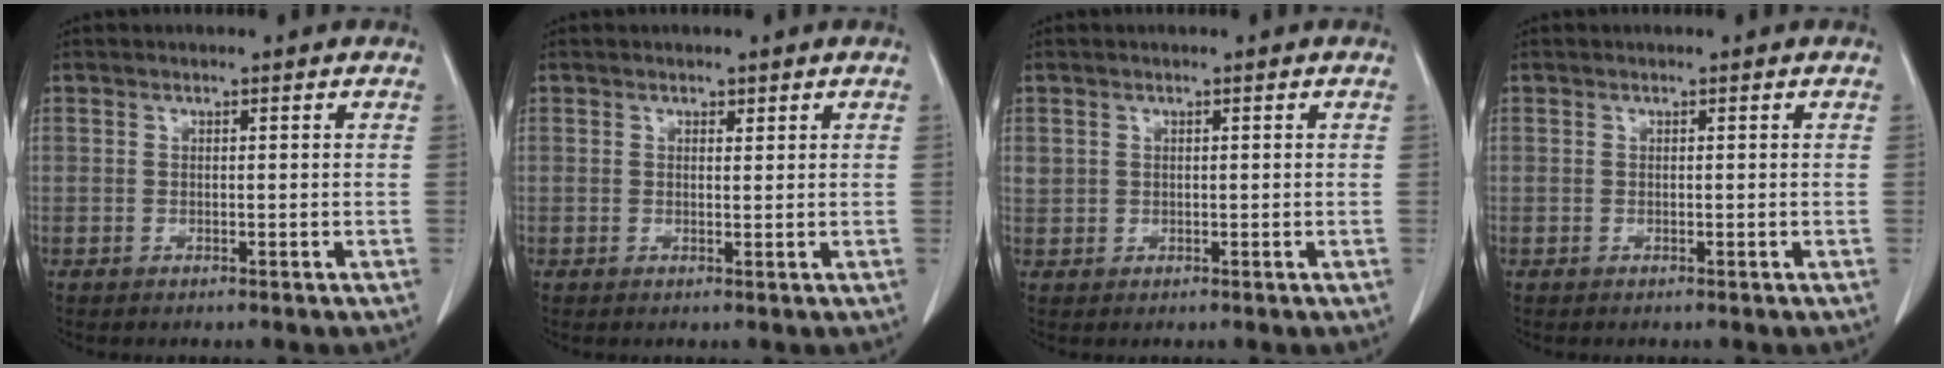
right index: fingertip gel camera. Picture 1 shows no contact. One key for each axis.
{"total": 0.7, "fx": 0.6, "fy": 0.4, "fz": 0.3, "tx": -0.005, "ty": -0.005, "tz": 0.006}
{"total": 1.6, "fx": 0.5, "fy": 1.5, "fz": 0.4, "tx": -0.001, "ty": 0.013, "tz": 0.015}
{"total": 0.0}